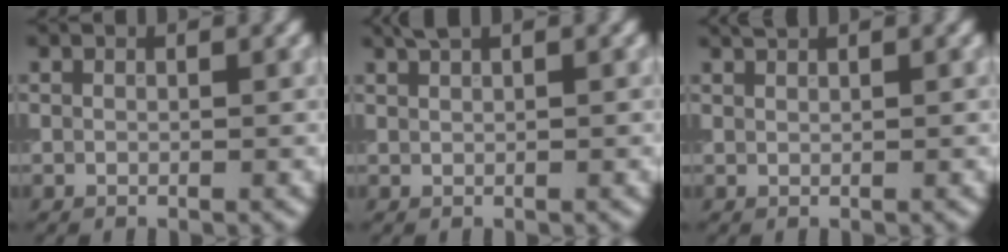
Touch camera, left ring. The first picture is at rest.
{"total": 1.2, "force": [0.9, 0.3, 0.8], "torque": [-0.012, 0.002, 0.016]}
{"total": 0.8, "force": [0.7, 0.1, 0.3], "torque": [-0.003, -0.002, 0.011]}